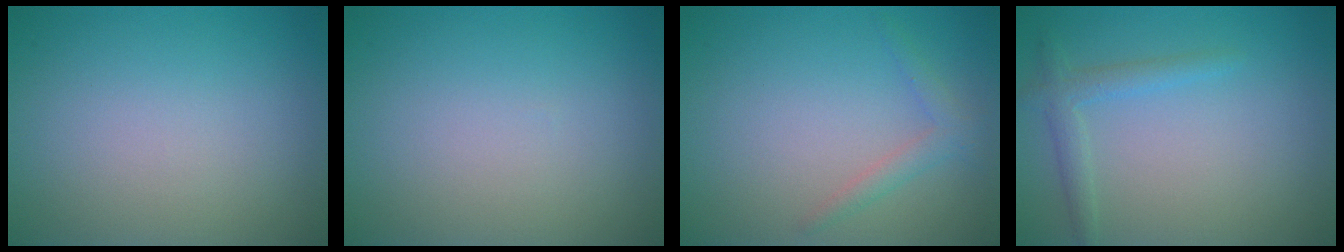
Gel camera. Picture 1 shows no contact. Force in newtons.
{"total": 0.0}
{"total": 1.5, "press": 1.5, "slide": 0.1}
{"total": 1.9, "press": 1.9, "slide": 0.1}